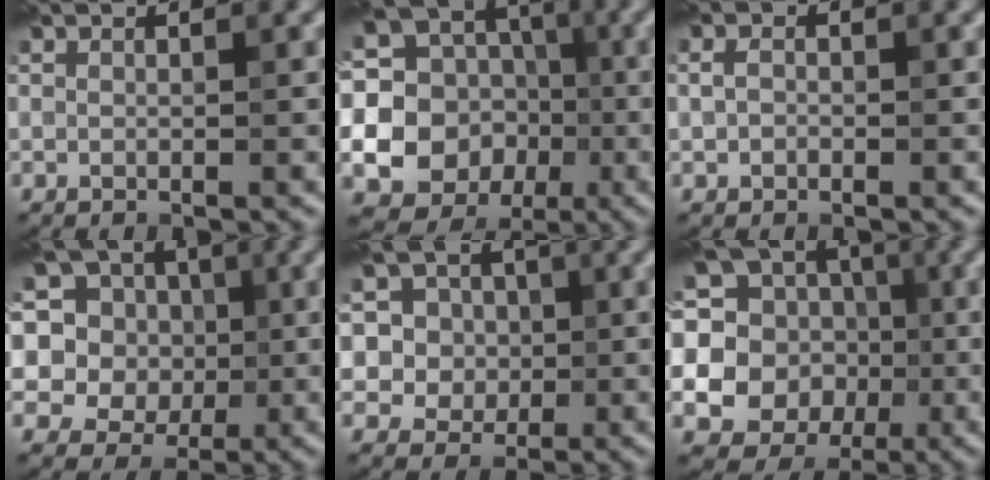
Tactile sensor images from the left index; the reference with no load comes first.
{"total": 18.7, "force": [-0.2, 17.7, 6.0], "torque": [-0.154, 0.002, -0.020]}
{"total": 1.4, "force": [-0.1, 1.1, 0.8], "torque": [-0.017, 0.000, -0.008]}
{"total": 15.1, "force": [5.9, 12.6, 6.1], "torque": [-0.172, 0.052, 0.092]}
{"total": 8.0, "force": [2.4, 7.2, 2.8], "torque": [-0.058, 0.021, 0.022]}
{"total": 17.9, "force": [2.6, 16.3, 6.9], "torque": [-0.163, 0.021, 0.026]}